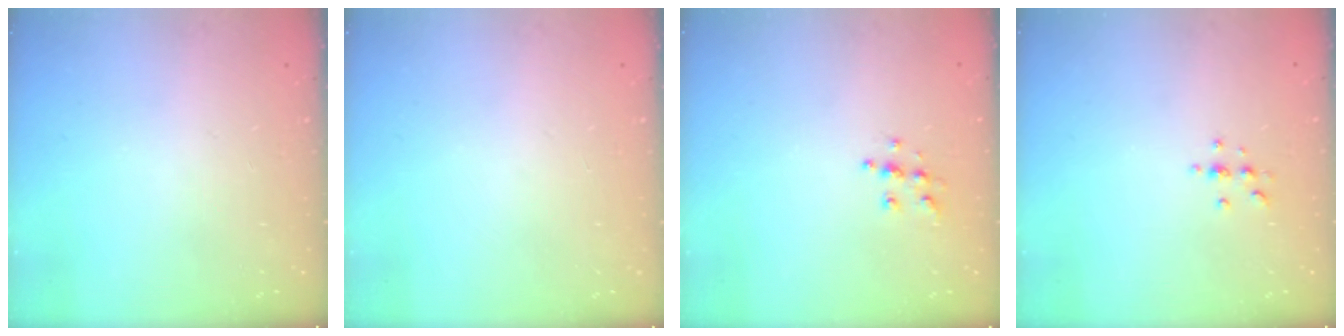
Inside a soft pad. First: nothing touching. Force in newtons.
{"total": 0.0}
{"total": 5.6, "press": 5.6, "slide": 0.3}
{"total": 2.7, "press": 2.7, "slide": 0.3}